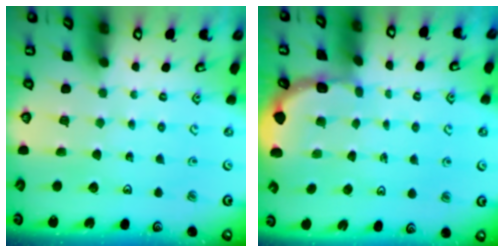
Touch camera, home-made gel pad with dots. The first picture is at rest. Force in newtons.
{"total": 1.5, "press": 1.5, "slide": 0.2}